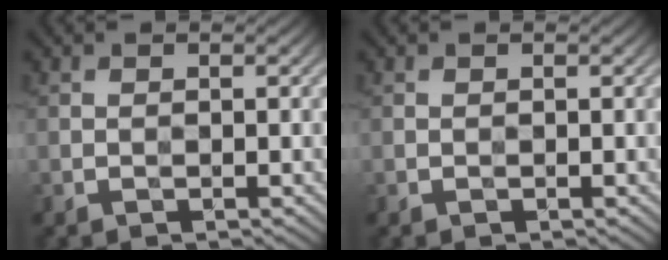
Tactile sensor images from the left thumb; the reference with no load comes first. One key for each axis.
{"total": 0.0}